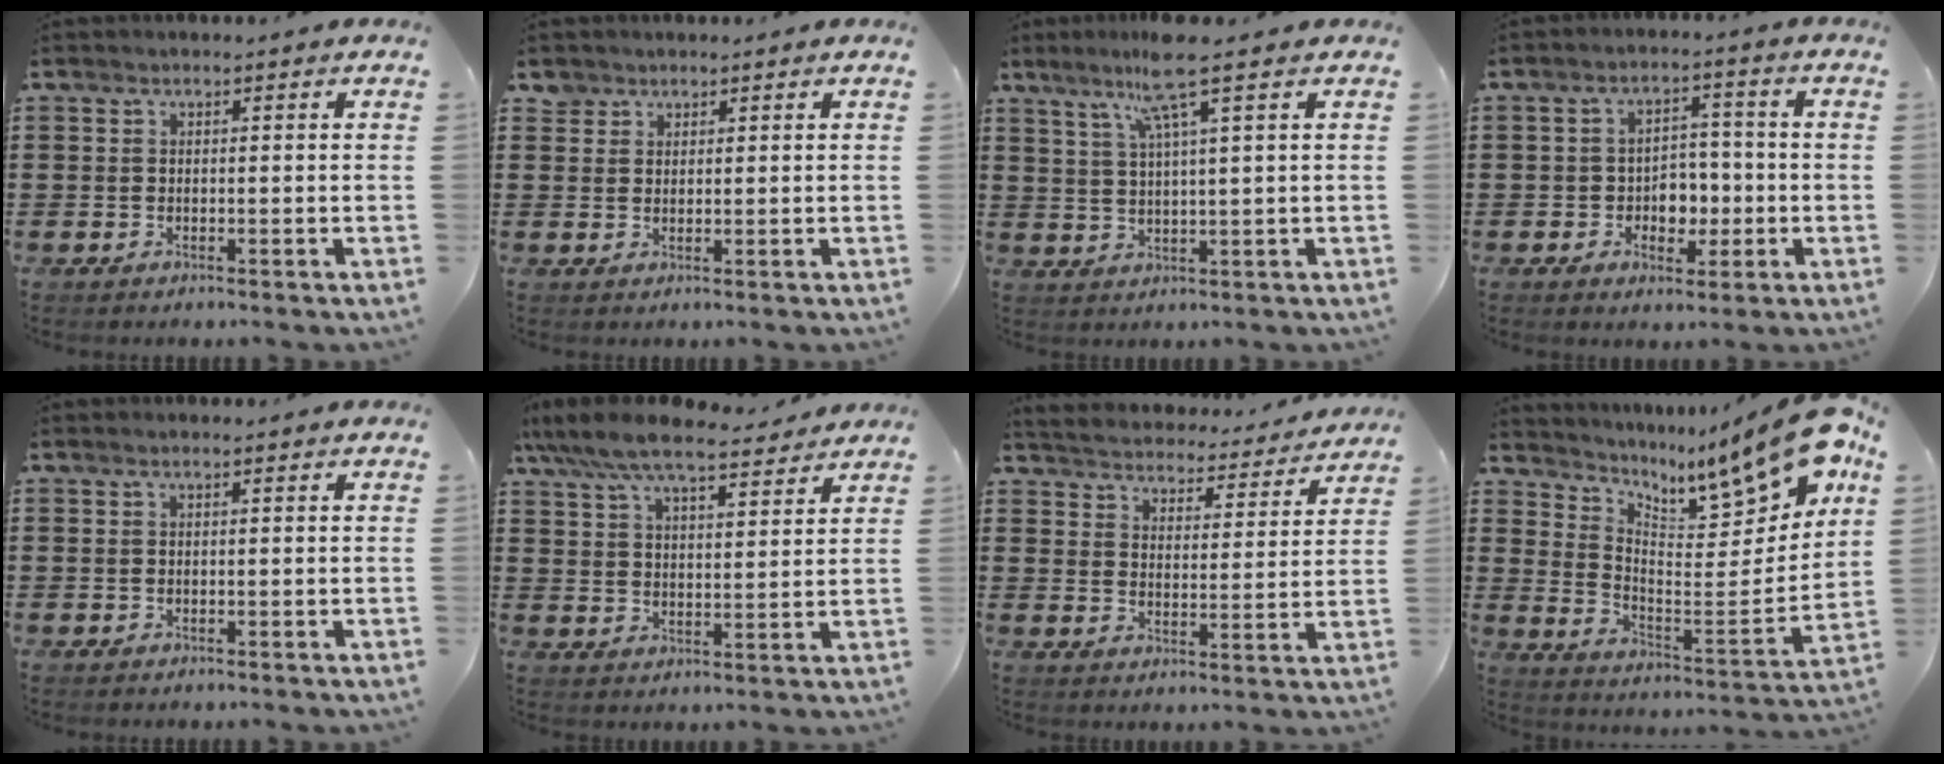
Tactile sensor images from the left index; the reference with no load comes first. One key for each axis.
{"total": 2.0, "fx": 1.6, "fy": 1.2, "fz": 0.1, "tx": -0.008, "ty": 0.005, "tz": 0.032}
{"total": 7.6, "fx": 4.5, "fy": -0.2, "fz": 6.2, "tx": -0.132, "ty": 0.003, "tz": 0.076}
{"total": 4.4, "fx": -1.2, "fy": 3.5, "fz": 2.5, "tx": -0.041, "ty": 0.002, "tz": -0.029}
{"total": 0.6, "fx": 0.1, "fy": 0.0, "fz": 0.6, "tx": -0.009, "ty": -0.003, "tz": 0.002}
{"total": 8.2, "fx": 7.2, "fy": 1.8, "fz": 3.4, "tx": -0.094, "ty": -0.027, "tz": 0.129}
{"total": 4.3, "fx": 4.3, "fy": -0.1, "fz": -0.3, "tx": -0.022, "ty": -0.039, "tz": 0.069}
{"total": 11.1, "fx": 8.8, "fy": 2.5, "fz": 6.3, "tx": -0.099, "ty": -0.083, "tz": 0.139}